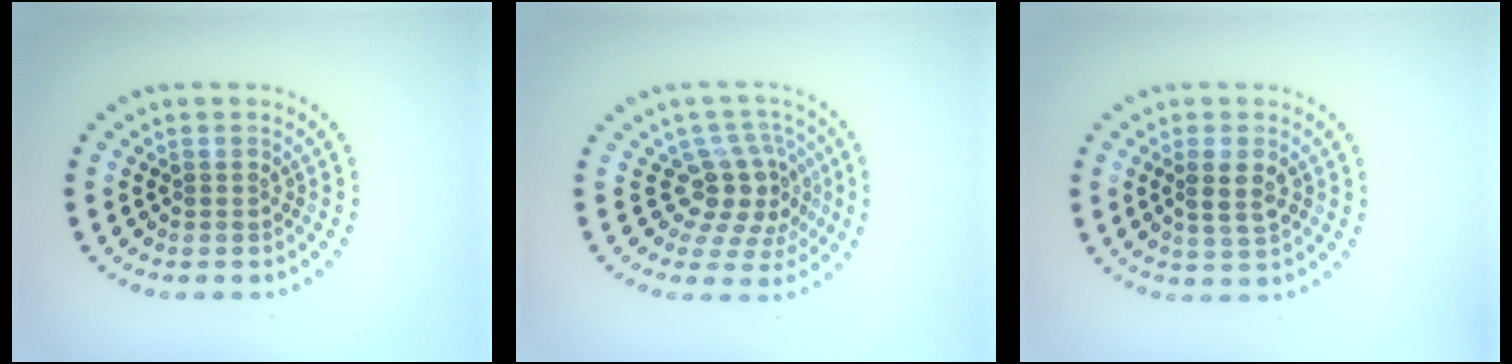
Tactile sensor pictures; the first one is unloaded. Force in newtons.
{"total": 4.3, "press": 3.2, "slide": 2.9}
{"total": 2.4, "press": 2.4, "slide": 0.3}